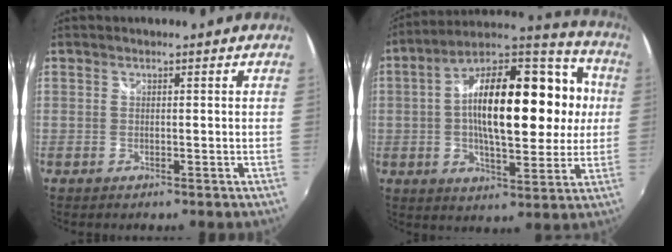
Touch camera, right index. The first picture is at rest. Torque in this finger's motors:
{"motor_torque": [0.95, 0.02, 1.05, 0.21]}